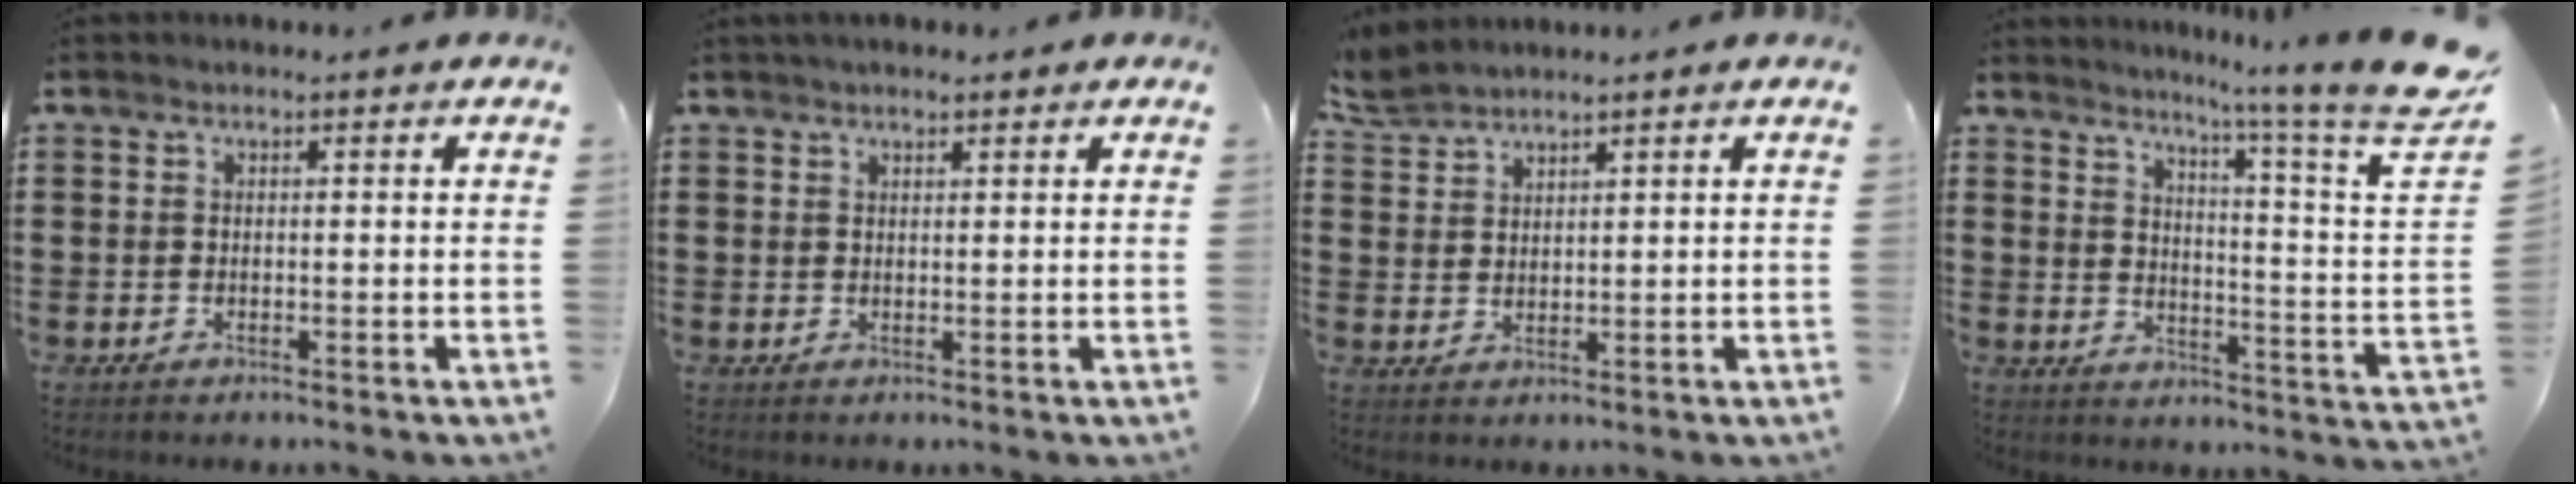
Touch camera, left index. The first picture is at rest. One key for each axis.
{"total": 1.5, "fx": 1.3, "fy": 0.4, "fz": 0.6, "tx": -0.013, "ty": 0.004, "tz": 0.025}
{"total": 3.4, "fx": 3.3, "fy": 0.7, "fz": 0.8, "tx": -0.027, "ty": -0.003, "tz": 0.062}
{"total": 8.2, "fx": 6.5, "fy": -1.8, "fz": 4.6, "tx": -0.089, "ty": -0.061, "tz": 0.098}